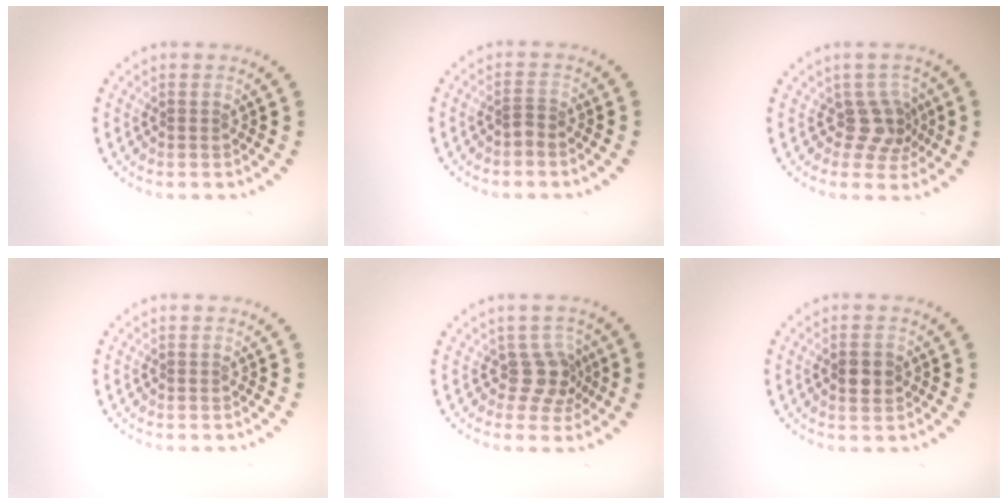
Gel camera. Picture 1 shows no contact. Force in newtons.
{"total": 0.9, "press": 0.5, "slide": 0.7}
{"total": 2.7, "press": 2.1, "slide": 1.8}
{"total": 0.0}
{"total": 2.7, "press": 2.1, "slide": 1.8}
{"total": 2.7, "press": 2.7, "slide": 0.0}